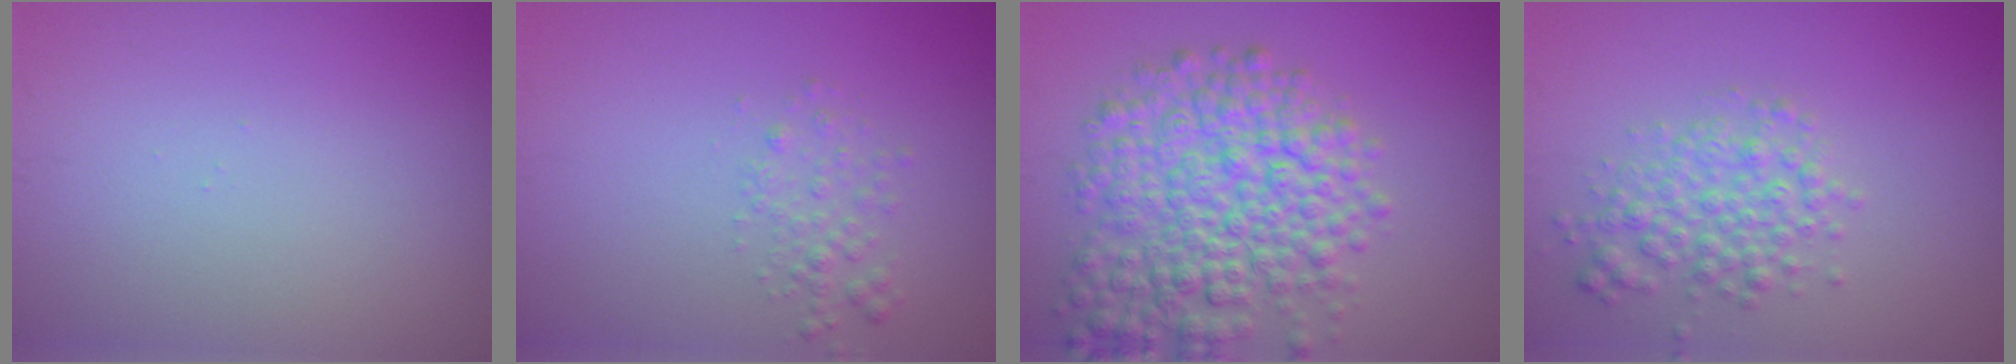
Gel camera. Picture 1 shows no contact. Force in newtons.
{"total": 1.6, "press": 1.6, "slide": 0.1}
{"total": 7.9, "press": 7.9, "slide": 0.3}
{"total": 3.2, "press": 3.2, "slide": 0.1}